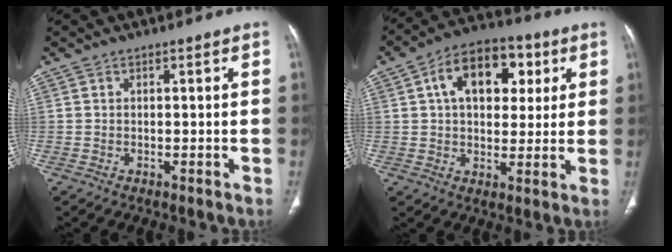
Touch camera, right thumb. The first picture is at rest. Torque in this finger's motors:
{"motor_torque": [0.04, 2.90, 1.32, -0.02, 0.33]}